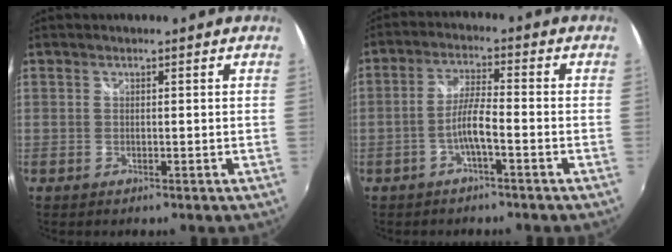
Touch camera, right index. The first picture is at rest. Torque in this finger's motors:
{"motor_torque": [0.91, -0.38, 0.47, 0.10]}